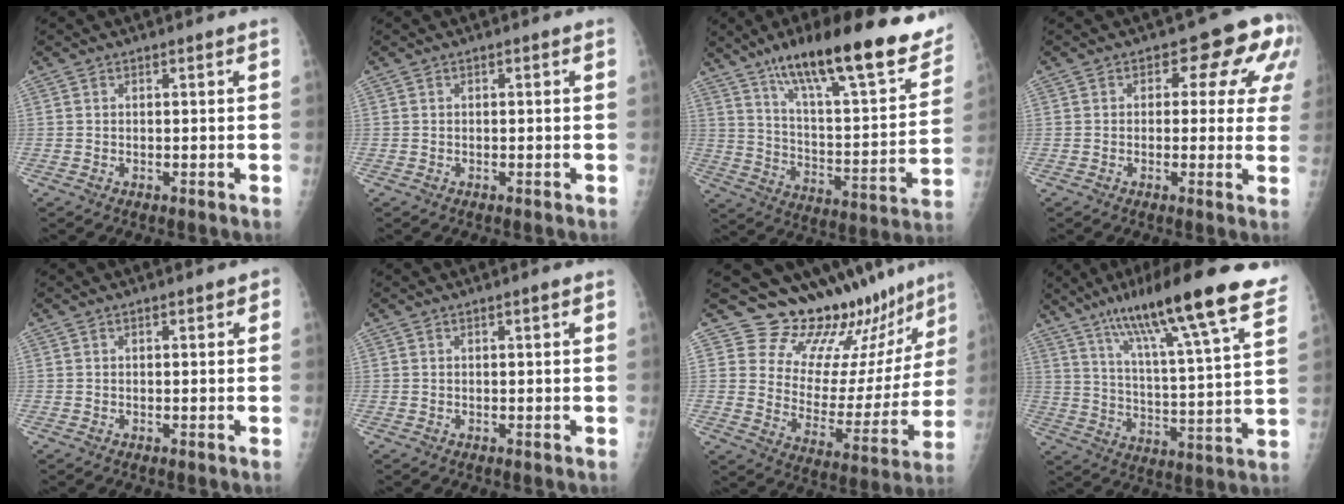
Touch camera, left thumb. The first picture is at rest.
{"total": 0.0}
{"total": 27.6, "force": [18.2, 6.6, 19.7], "torque": [-0.268, -0.056, 0.286]}
{"total": 9.7, "force": [3.5, 5.6, 7.1], "torque": [-0.024, -0.003, 0.026]}
{"total": 1.4, "force": [0.5, 0.7, 1.1], "torque": [-0.008, 0.002, 0.005]}
{"total": 0.6, "force": [0.3, -0.1, 0.5], "torque": [-0.012, 0.001, 0.005]}
{"total": 18.7, "force": [17.0, 6.2, 4.7], "torque": [-0.017, -0.141, 0.233]}
{"total": 23.6, "force": [15.8, 2.7, 17.3], "torque": [-0.256, -0.041, 0.238]}